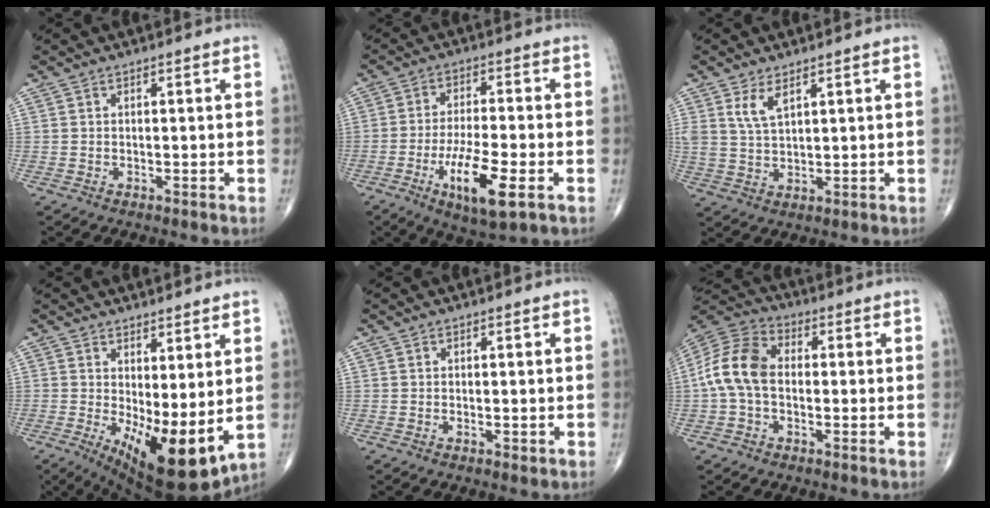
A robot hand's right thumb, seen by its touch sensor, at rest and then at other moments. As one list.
[{"total": 11.6, "force": [-4.5, 3.1, 10.3], "torque": [-0.190, 0.001, -0.075]}, {"total": 4.4, "force": [2.5, 1.8, 3.2], "torque": [-0.064, -0.012, 0.056]}, {"total": 13.4, "force": [-0.5, 5.0, 12.4], "torque": [-0.189, -0.032, 0.012]}, {"total": 0.6, "force": [-0.2, 0.3, 0.5], "torque": [-0.011, -0.003, -0.004]}, {"total": 11.1, "force": [-0.7, 7.3, 8.3], "torque": [-0.167, 0.031, -0.025]}]